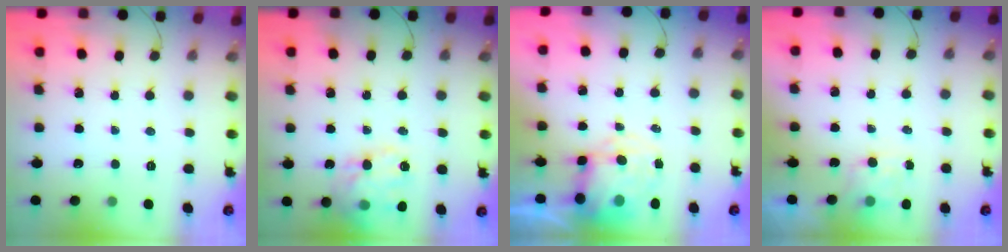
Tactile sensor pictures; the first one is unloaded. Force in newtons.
{"total": 18.1, "press": 17.8, "slide": 2.8}
{"total": 9.2, "press": 9.0, "slide": 2.3}
{"total": 4.2, "press": 4.1, "slide": 0.9}